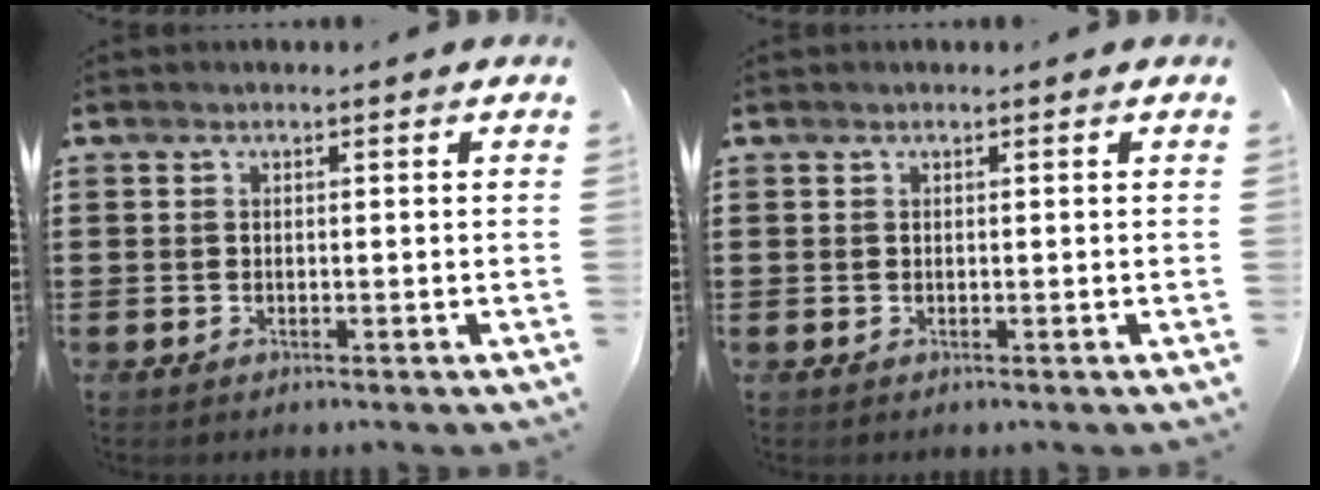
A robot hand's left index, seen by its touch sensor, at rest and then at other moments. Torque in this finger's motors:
{"motor_torque": [2.14, 0.00, 0.02, 0.01]}